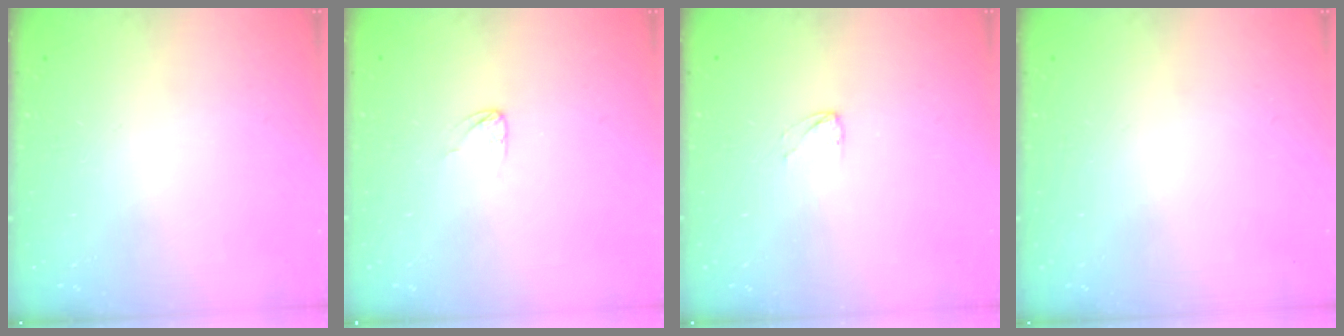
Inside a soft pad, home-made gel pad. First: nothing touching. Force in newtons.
{"total": 2.6, "press": 2.6, "slide": 0.1}
{"total": 2.2, "press": 2.2, "slide": 0.1}
{"total": 0.0}